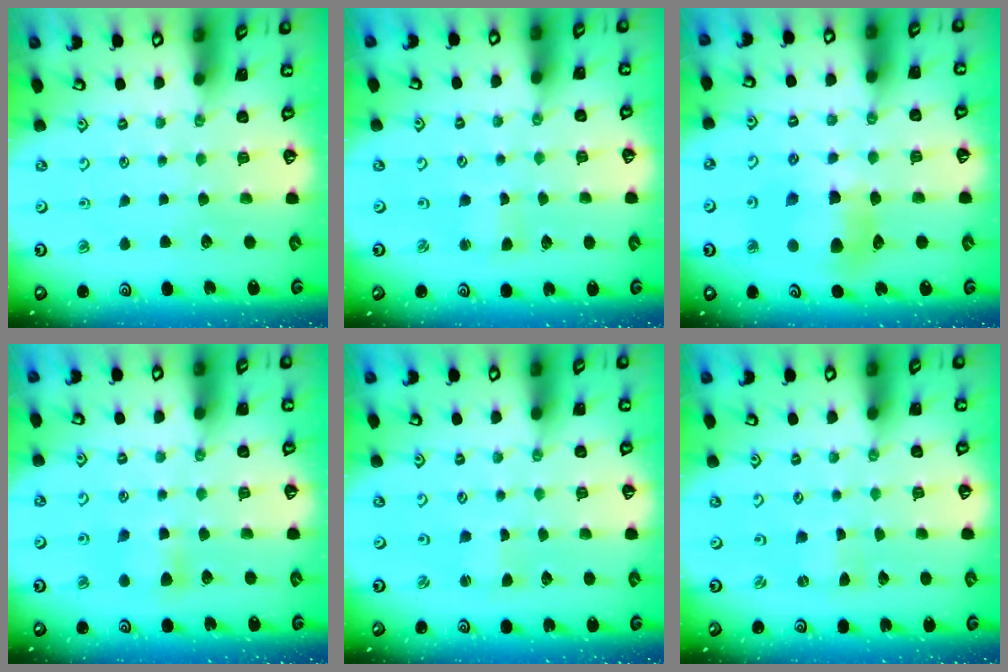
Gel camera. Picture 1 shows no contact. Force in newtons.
{"total": 1.7, "press": 1.7, "slide": 0.2}
{"total": 10.2, "press": 10.2, "slide": 1.1}
{"total": 5.0, "press": 5.0, "slide": 0.9}
{"total": 1.1, "press": 1.1, "slide": 0.1}
{"total": 0.0}